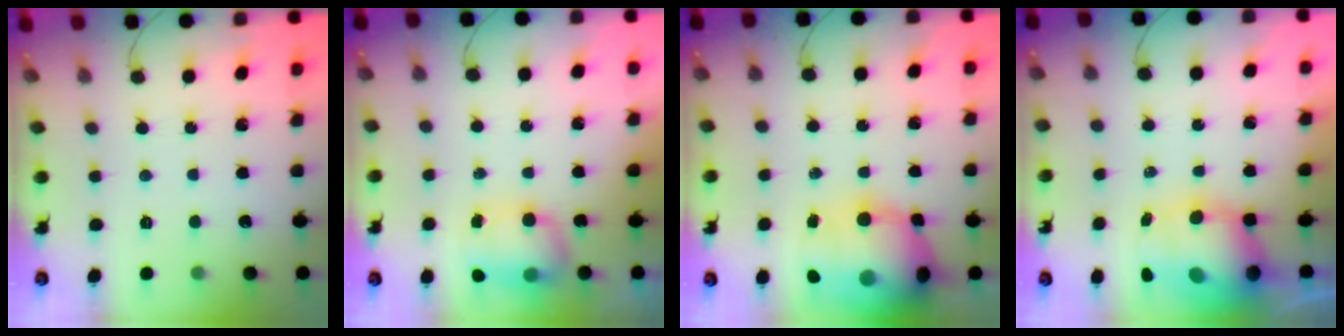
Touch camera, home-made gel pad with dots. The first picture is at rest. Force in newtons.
{"total": 7.1, "press": 7.0, "slide": 1.0}
{"total": 21.4, "press": 20.8, "slide": 5.2}
{"total": 11.6, "press": 11.2, "slide": 2.9}